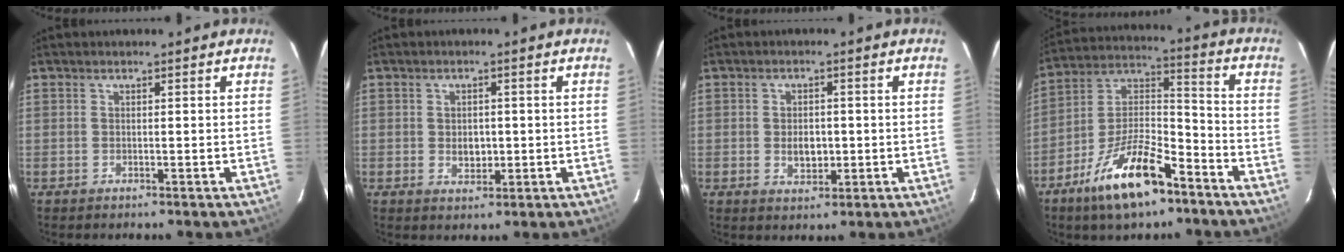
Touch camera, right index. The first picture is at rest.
{"total": 3.2, "force": [-0.2, 2.5, 2.0], "torque": [-0.031, 0.003, -0.001]}
{"total": 4.0, "force": [-0.4, 2.8, 2.9], "torque": [-0.048, 0.002, -0.003]}
{"total": 16.4, "force": [-10.4, 5.7, 11.4], "torque": [-0.224, 0.004, -0.183]}